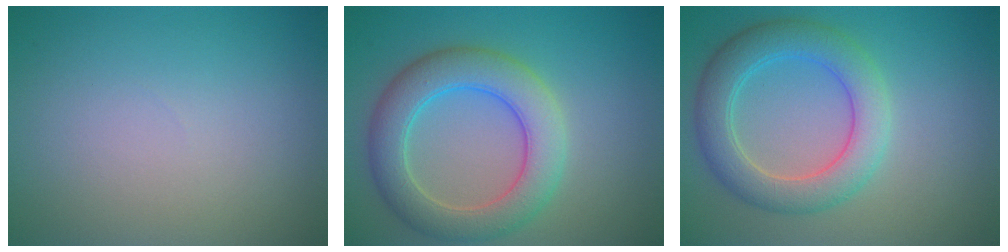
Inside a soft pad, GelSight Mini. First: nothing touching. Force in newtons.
{"total": 6.1, "press": 6.1, "slide": 0.2}
{"total": 5.2, "press": 5.2, "slide": 0.1}